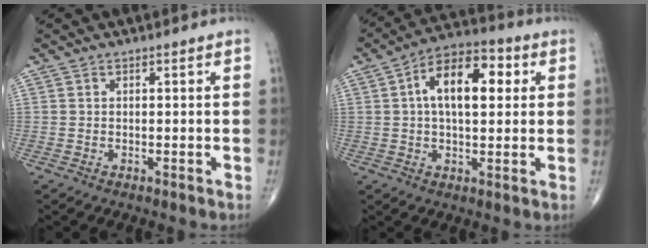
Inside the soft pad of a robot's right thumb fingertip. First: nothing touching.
{"total": 13.1, "force": [2.8, 6.8, 10.9], "torque": [-0.163, 0.021, 0.036]}